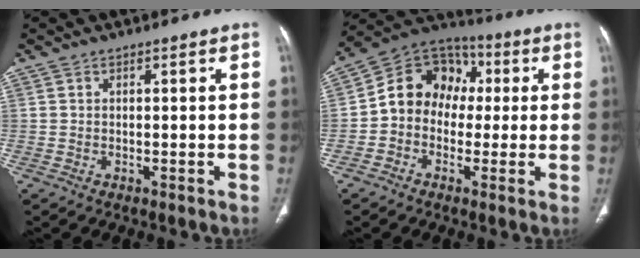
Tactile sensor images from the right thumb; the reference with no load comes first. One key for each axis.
{"total": 12.5, "fx": 0.1, "fy": 10.5, "fz": 6.7, "tx": -0.075, "ty": 0.040, "tz": -0.017}